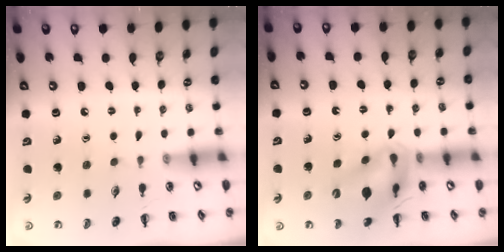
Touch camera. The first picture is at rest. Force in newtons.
{"total": 13.1, "press": 12.7, "slide": 3.0}